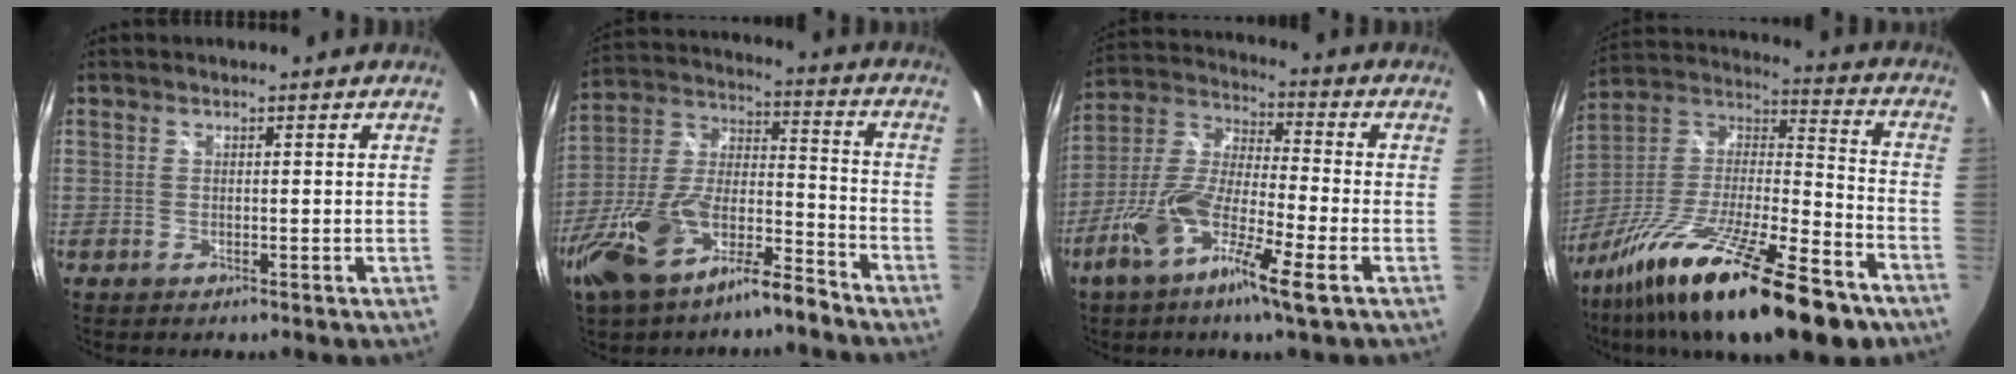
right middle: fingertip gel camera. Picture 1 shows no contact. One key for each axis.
{"total": 18.4, "fx": -12.3, "fy": 6.4, "fz": 12.1, "tx": -0.252, "ty": -0.004, "tz": -0.224}
{"total": 14.4, "fx": -7.2, "fy": 2.2, "fz": 12.2, "tx": -0.256, "ty": -0.015, "tz": -0.147}
{"total": 29.5, "fx": -18.2, "fy": 7.4, "fz": 22.0, "tx": -0.392, "ty": -0.041, "tz": -0.303}